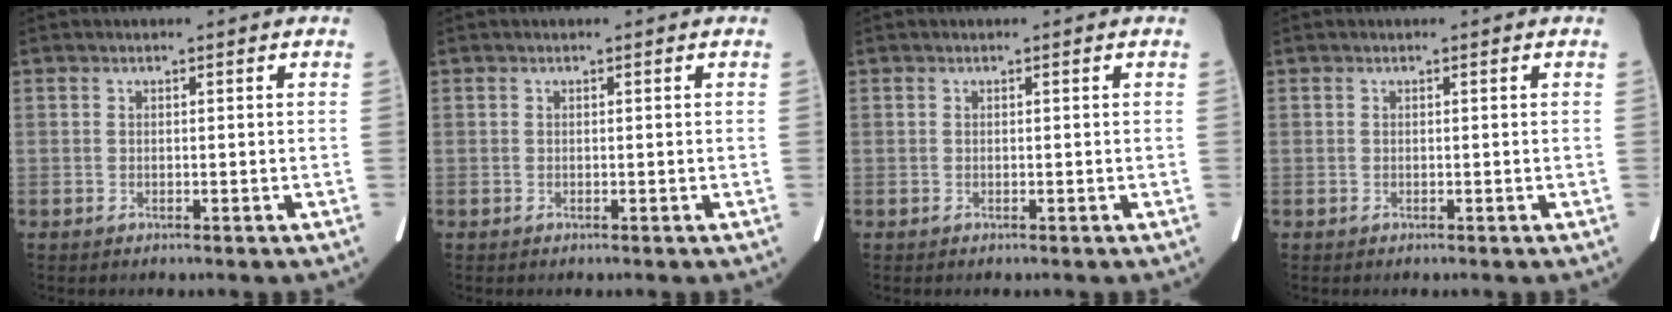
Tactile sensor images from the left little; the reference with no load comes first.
{"total": 0.0}
{"total": 0.0}
{"total": 0.0}